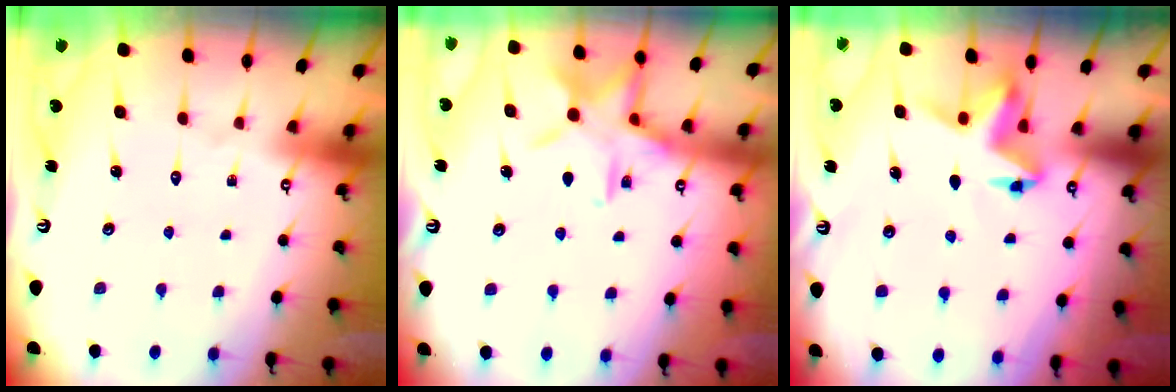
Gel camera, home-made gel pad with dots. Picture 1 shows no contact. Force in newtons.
{"total": 13.8, "press": 13.7, "slide": 0.9}
{"total": 5.4, "press": 5.4, "slide": 0.2}